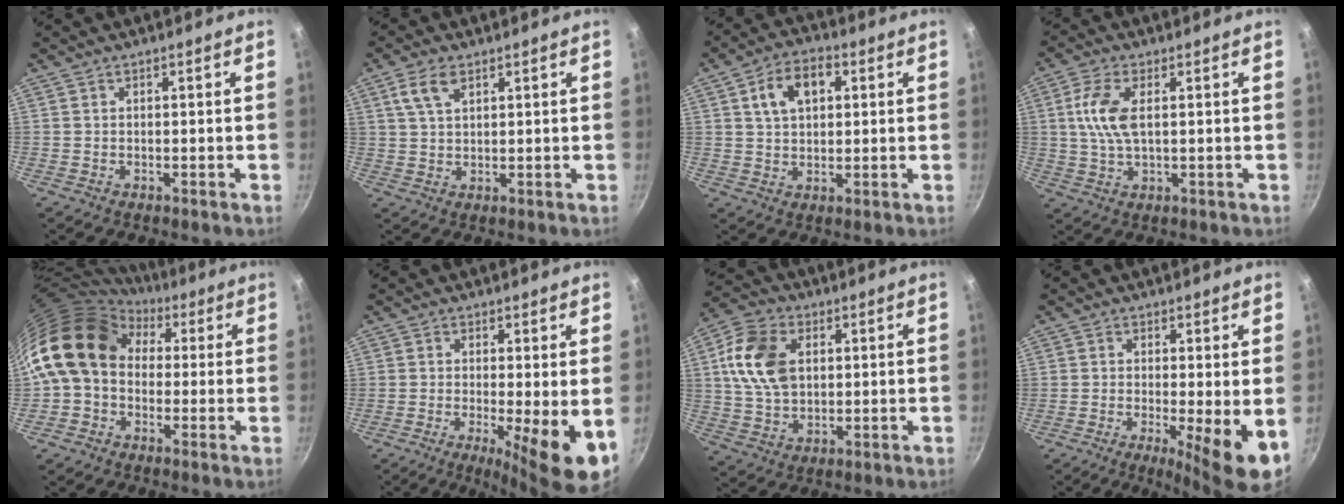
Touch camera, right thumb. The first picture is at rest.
{"total": 5.2, "force": [2.5, 2.7, 3.6], "torque": [-0.065, 0.000, 0.051]}
{"total": 9.2, "force": [2.7, 6.0, 6.4], "torque": [-0.088, 0.010, 0.041]}
{"total": 7.6, "force": [1.4, 3.5, 6.6], "torque": [-0.138, 0.006, 0.025]}
{"total": 14.0, "force": [2.7, 10.8, 8.6], "torque": [-0.127, 0.025, 0.026]}
{"total": 9.5, "force": [-1.5, 1.7, 9.2], "torque": [-0.135, -0.010, -0.021]}
{"total": 13.2, "force": [2.8, 9.1, 9.2], "torque": [-0.158, 0.003, 0.047]}
{"total": 8.1, "force": [-1.2, 1.3, 7.9], "torque": [-0.117, -0.012, -0.016]}